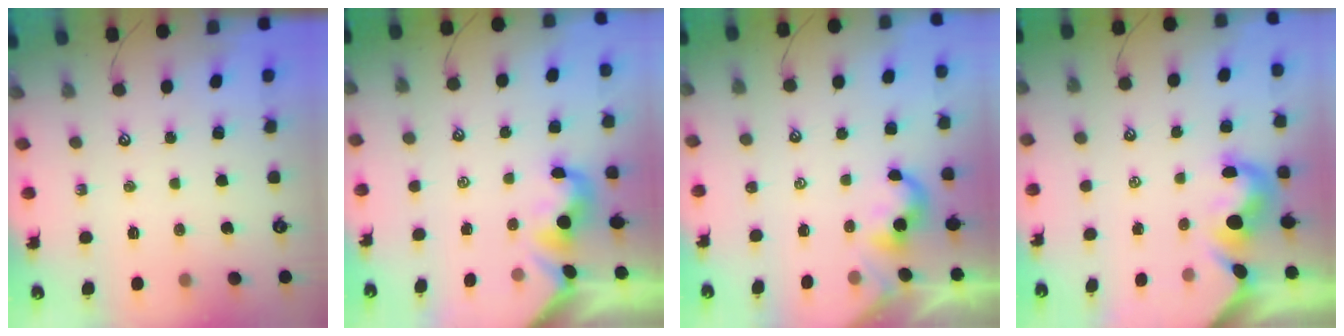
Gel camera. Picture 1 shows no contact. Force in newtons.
{"total": 1.0, "press": 0.9, "slide": 0.4}
{"total": 0.7, "press": 0.7, "slide": 0.2}
{"total": 1.7, "press": 1.4, "slide": 1.0}